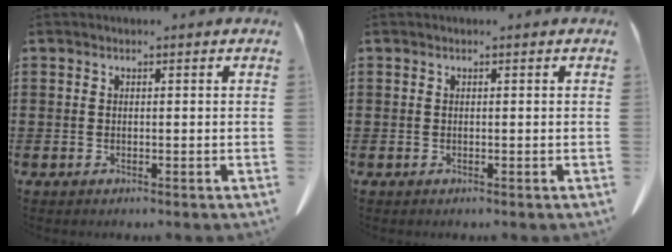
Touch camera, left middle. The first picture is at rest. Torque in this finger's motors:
{"motor_torque": [-0.05, 0.05, -0.01, 0.00]}